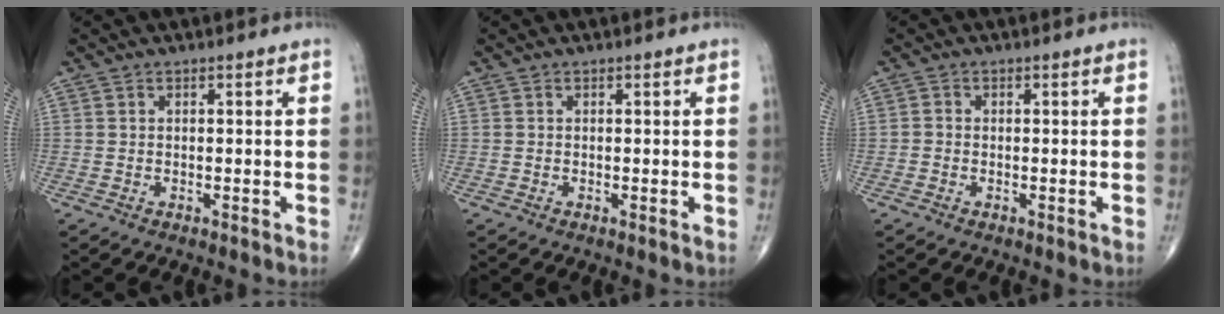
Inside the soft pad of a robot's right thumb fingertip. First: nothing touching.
{"total": 0.0}
{"total": 0.9, "force": [-0.3, 0.8, 0.3], "torque": [-0.001, 0.002, -0.009]}